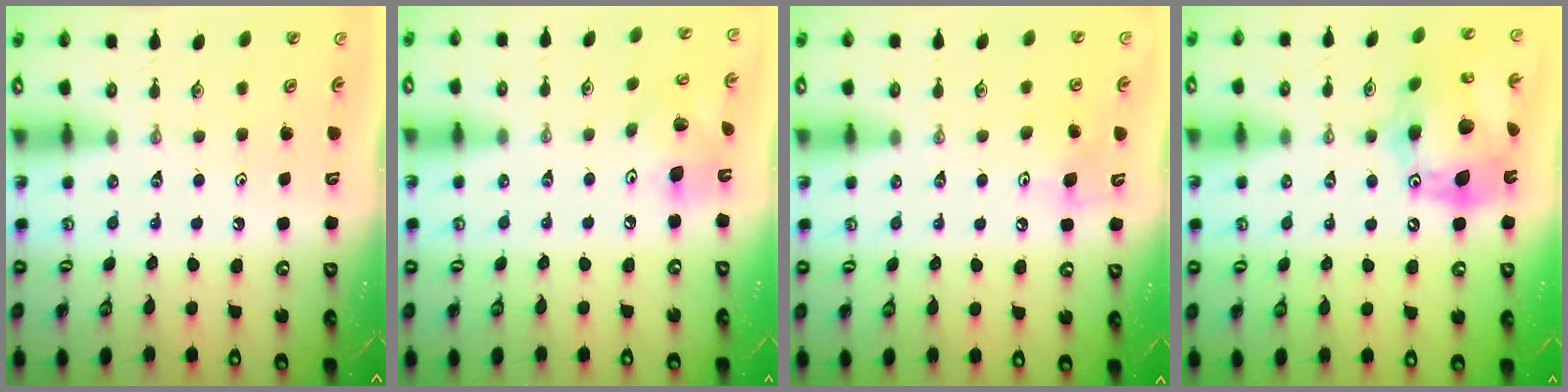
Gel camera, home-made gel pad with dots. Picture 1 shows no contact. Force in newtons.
{"total": 12.8, "press": 12.4, "slide": 2.8}
{"total": 7.4, "press": 7.1, "slide": 2.2}
{"total": 19.4, "press": 19.3, "slide": 2.1}